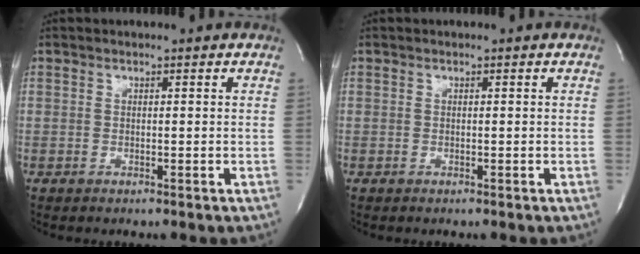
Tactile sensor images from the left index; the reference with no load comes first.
{"total": 0.0}